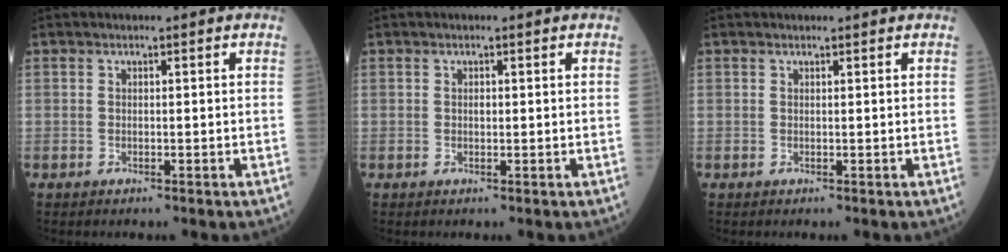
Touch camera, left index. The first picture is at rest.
{"total": 0.6, "force": [0.2, 0.4, 0.4], "torque": [-0.013, 0.001, 0.003]}
{"total": 1.0, "force": [1.0, 0.2, 0.1], "torque": [-0.009, 0.005, 0.015]}